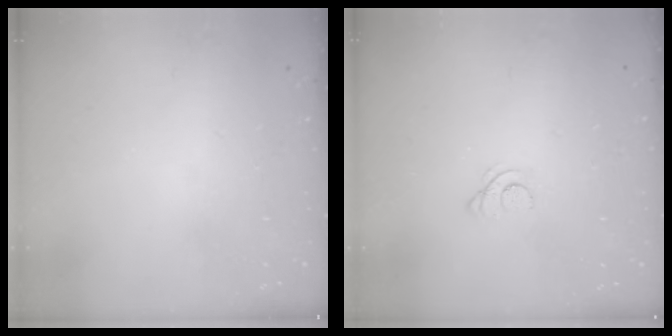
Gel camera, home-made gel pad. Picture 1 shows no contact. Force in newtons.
{"total": 1.5, "press": 1.5, "slide": 0.2}